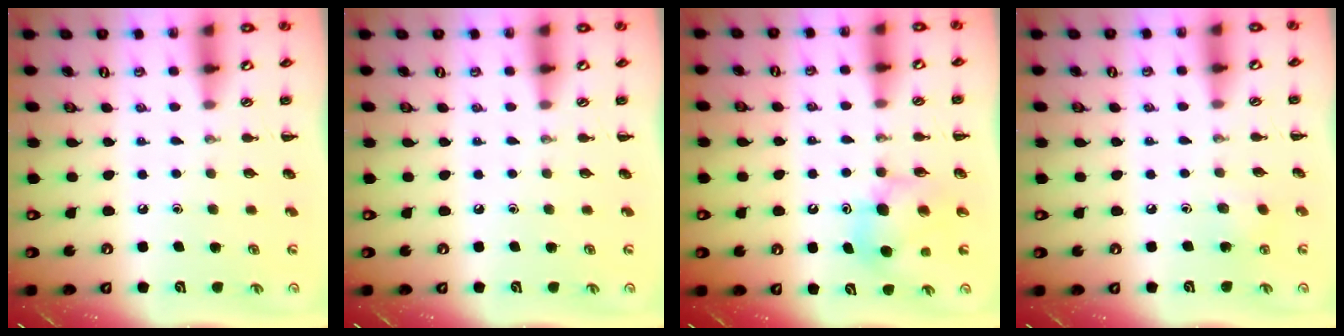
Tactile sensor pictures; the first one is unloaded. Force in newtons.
{"total": 0.0}
{"total": 8.4, "press": 8.3, "slide": 1.0}
{"total": 3.7, "press": 3.5, "slide": 1.1}